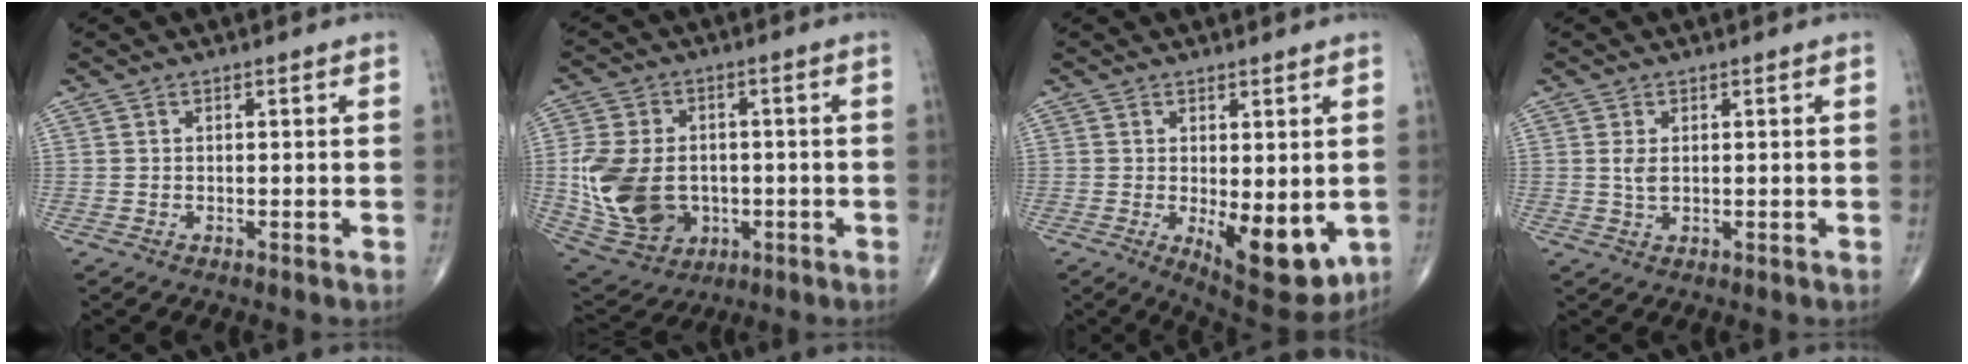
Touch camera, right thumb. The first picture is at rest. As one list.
[{"total": 16.6, "force": [-1.5, 12.5, 10.8], "torque": [-0.206, 0.004, -0.005]}, {"total": 11.6, "force": [-2.2, 4.9, 10.3], "torque": [-0.122, -0.026, -0.014]}, {"total": 2.1, "force": [0.4, 1.2, 1.7], "torque": [-0.034, -0.002, 0.012]}]